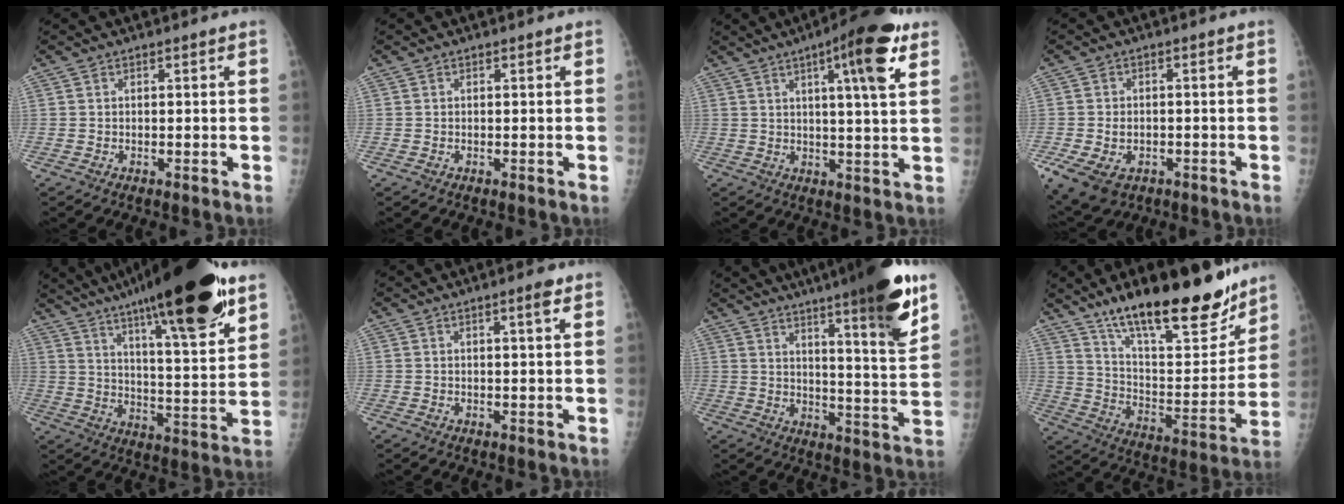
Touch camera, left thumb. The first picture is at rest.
{"total": 0.0}
{"total": 12.5, "force": [6.0, 2.1, 10.8], "torque": [-0.147, -0.018, 0.077]}
{"total": 10.9, "force": [-4.2, 8.0, 6.2], "torque": [-0.146, 0.008, -0.055]}
{"total": 28.1, "force": [18.3, 5.0, 20.7], "torque": [-0.309, -0.049, 0.285]}
{"total": 2.4, "force": [1.3, 0.2, 2.0], "torque": [-0.031, -0.005, 0.018]}
{"total": 19.8, "force": [12.5, 2.0, 15.2], "torque": [-0.199, -0.058, 0.178]}
{"total": 25.9, "force": [18.6, 7.7, 16.4], "torque": [-0.214, -0.086, 0.301]}